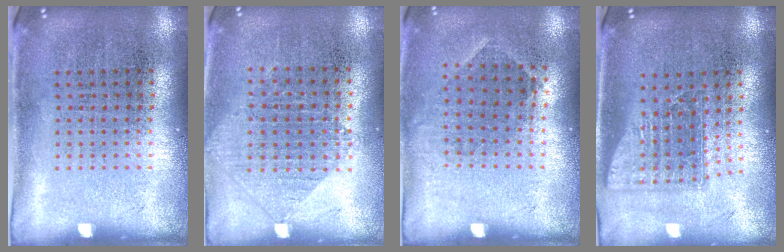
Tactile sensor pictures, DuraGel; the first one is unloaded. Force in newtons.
{"total": 1.0, "press": 0.9, "slide": 0.4}
{"total": 0.8, "press": 0.7, "slide": 0.5}
{"total": 1.5, "press": 1.2, "slide": 1.0}